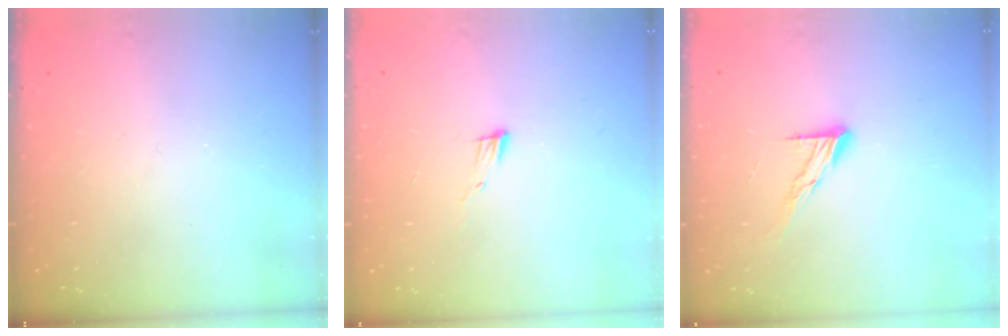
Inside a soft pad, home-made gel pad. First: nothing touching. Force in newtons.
{"total": 4.8, "press": 4.8, "slide": 0.6}
{"total": 8.7, "press": 8.7, "slide": 0.7}